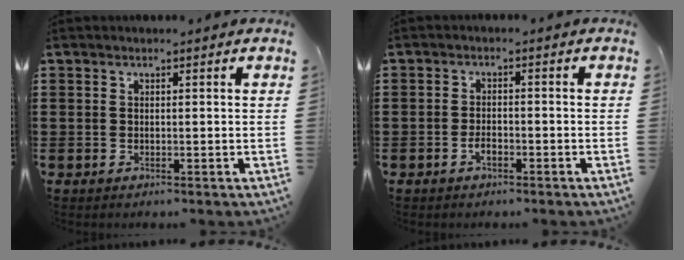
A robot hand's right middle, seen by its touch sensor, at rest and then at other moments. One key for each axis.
{"total": 1.9, "fx": -1.1, "fy": 0.9, "fz": 1.3, "tx": -0.027, "ty": 0.001, "tz": -0.020}